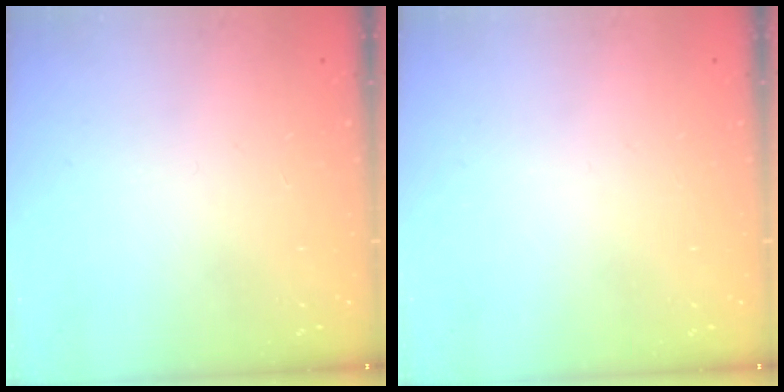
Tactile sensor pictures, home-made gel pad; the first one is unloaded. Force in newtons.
{"total": 0.0}